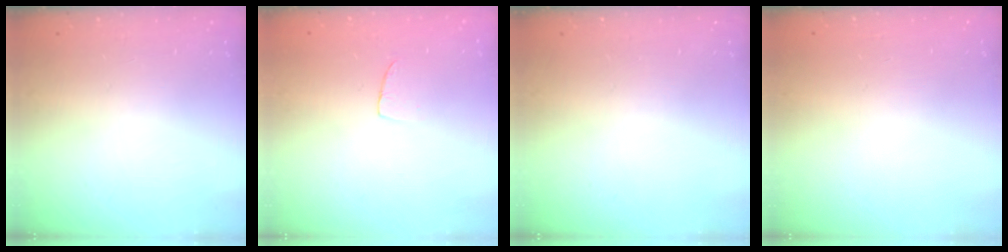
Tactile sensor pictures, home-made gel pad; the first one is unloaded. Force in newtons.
{"total": 3.9, "press": 3.9, "slide": 0.3}
{"total": 0.0}
{"total": 0.0}